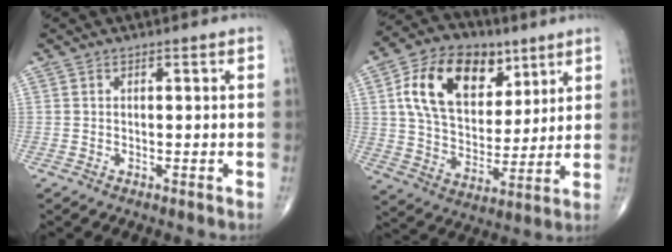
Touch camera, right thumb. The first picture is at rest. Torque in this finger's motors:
{"motor_torque": [1.11, 1.45, 0.24, -0.10, 0.21]}